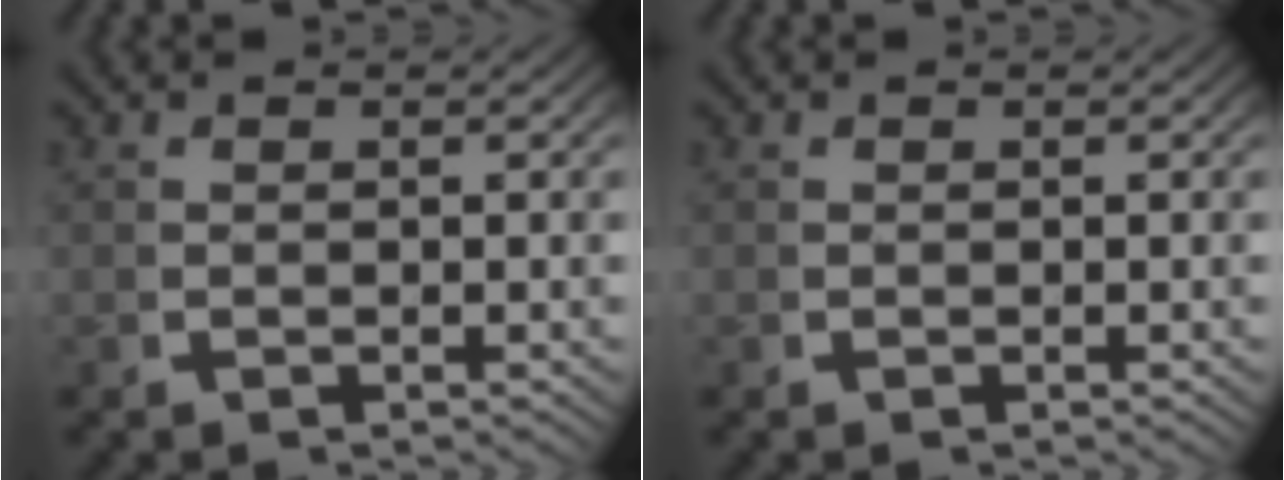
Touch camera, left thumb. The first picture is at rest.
{"total": 0.0}